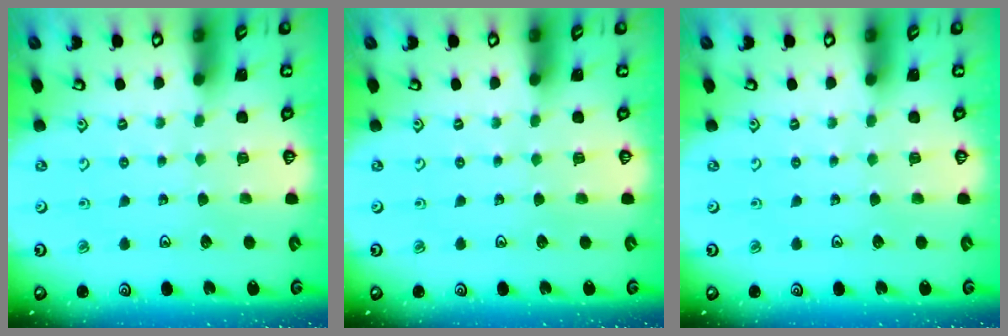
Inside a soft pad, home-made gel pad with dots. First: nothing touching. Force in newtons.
{"total": 0.0}
{"total": 0.0}